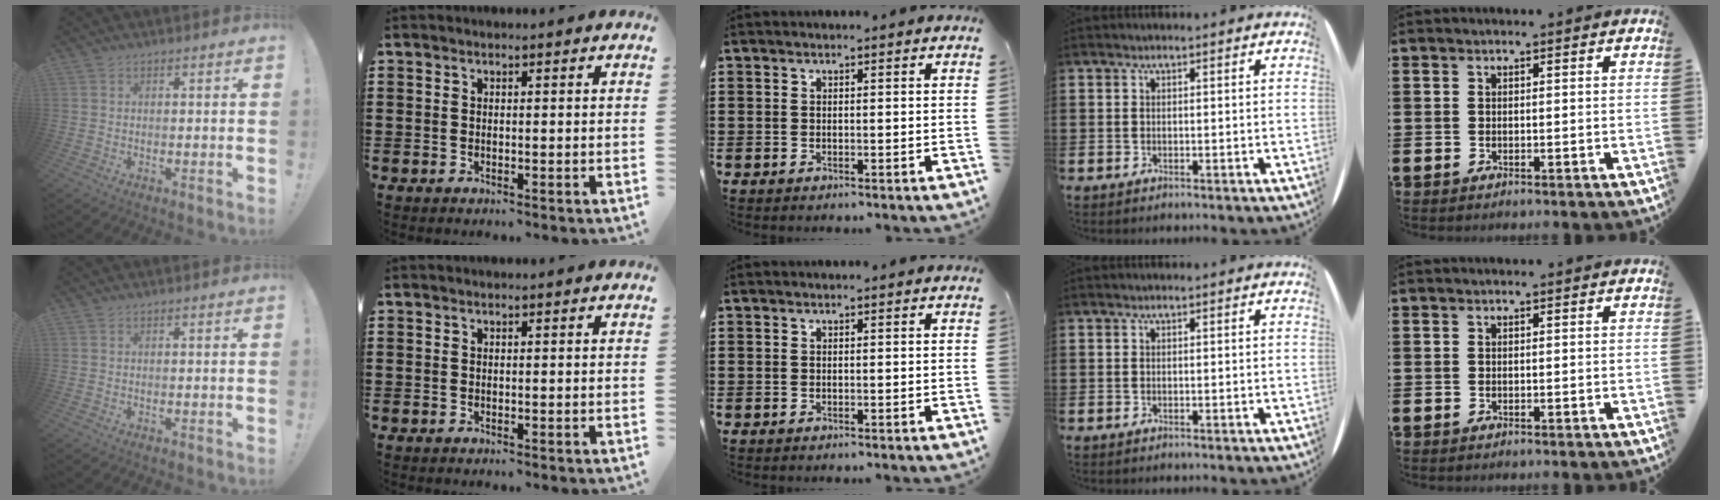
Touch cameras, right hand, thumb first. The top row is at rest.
{}